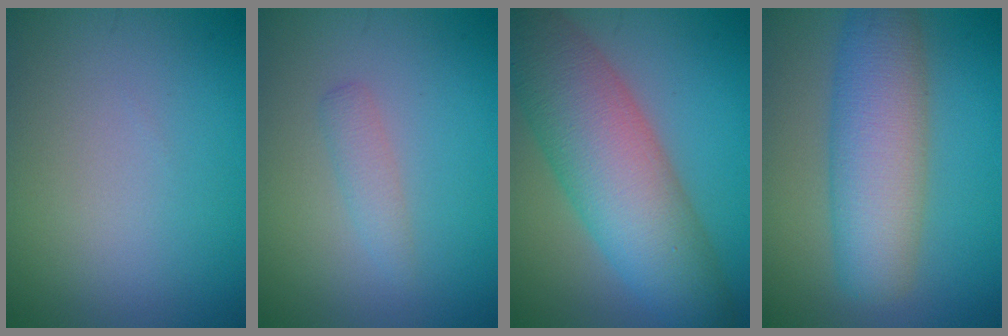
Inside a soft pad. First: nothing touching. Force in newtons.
{"total": 1.4, "press": 1.4, "slide": 0.0}
{"total": 10.2, "press": 10.2, "slide": 0.3}
{"total": 7.6, "press": 7.6, "slide": 0.3}